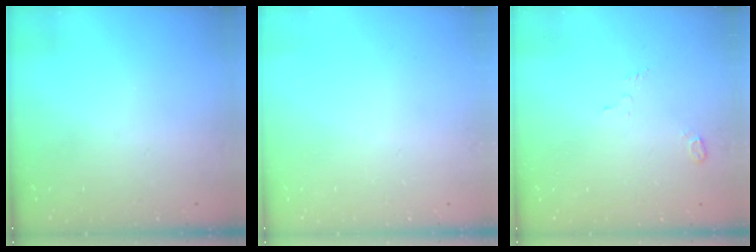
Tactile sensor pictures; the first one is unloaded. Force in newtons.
{"total": 0.0}
{"total": 3.8, "press": 3.7, "slide": 0.8}